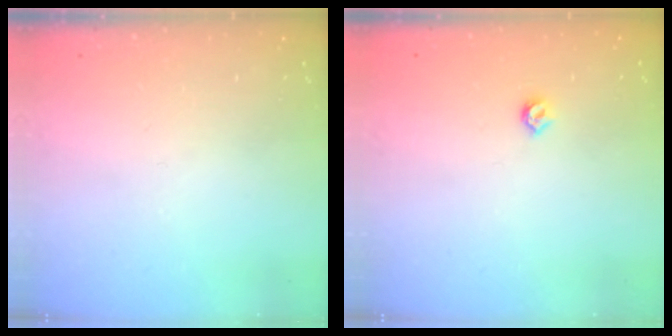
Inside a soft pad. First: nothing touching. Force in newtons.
{"total": 4.0, "press": 3.9, "slide": 0.8}